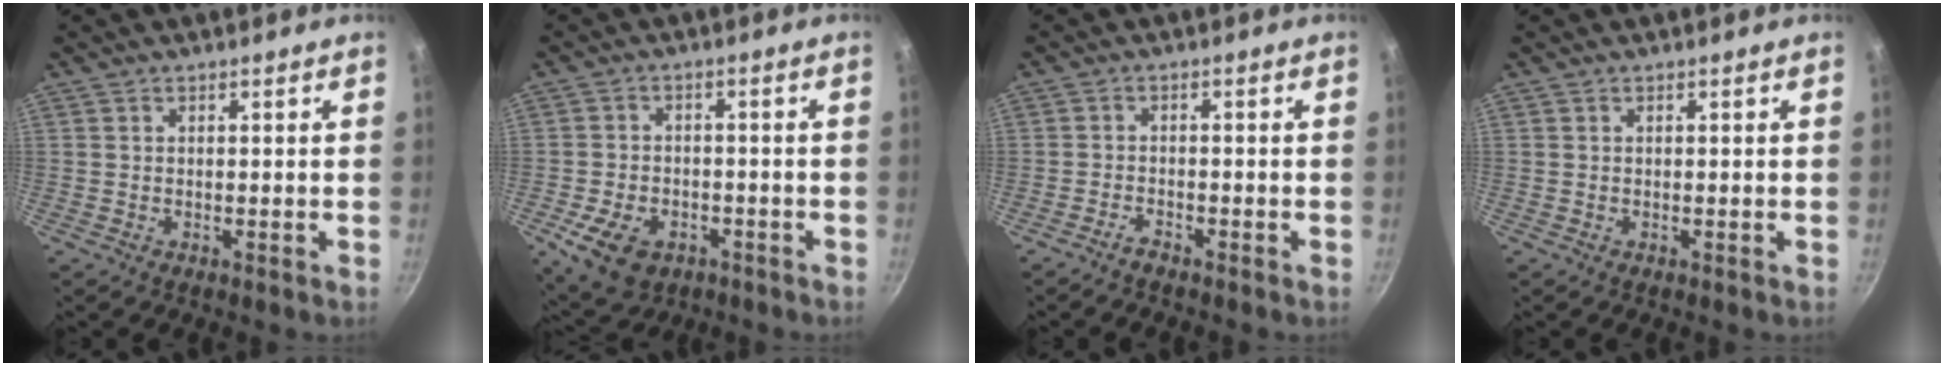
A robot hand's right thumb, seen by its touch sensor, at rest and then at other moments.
{"total": 9.7, "force": [-4.1, 6.6, 5.8], "torque": [-0.095, 0.016, -0.063]}
{"total": 1.8, "force": [-1.7, 0.3, 0.5], "torque": [-0.016, 0.017, -0.031]}
{"total": 0.0}